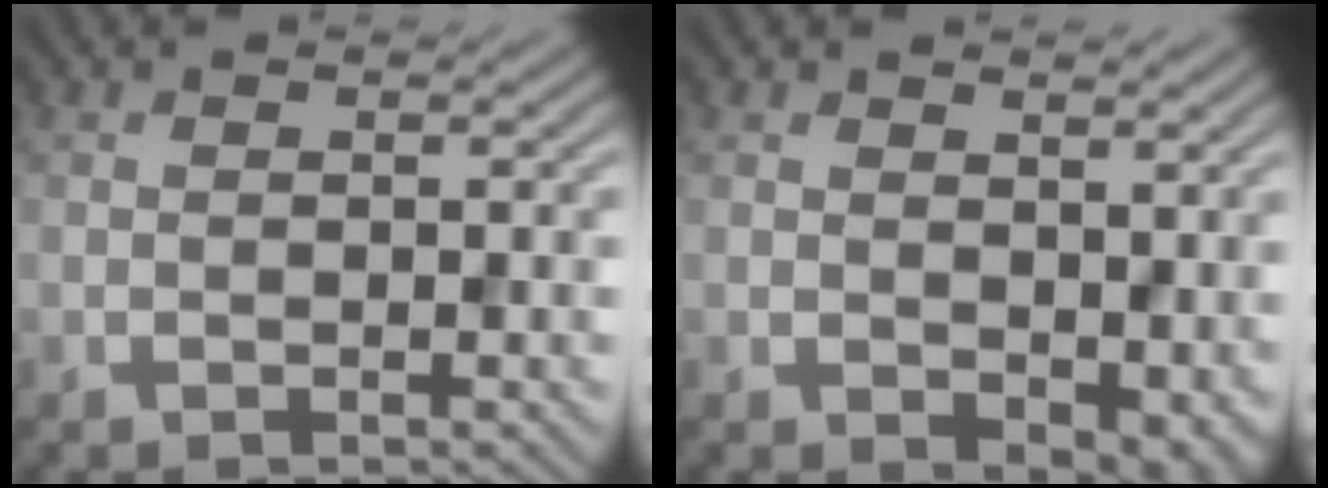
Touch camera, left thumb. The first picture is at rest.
{"total": 5.0, "force": [1.1, 3.3, 3.5], "torque": [-0.060, -0.021, 0.031]}